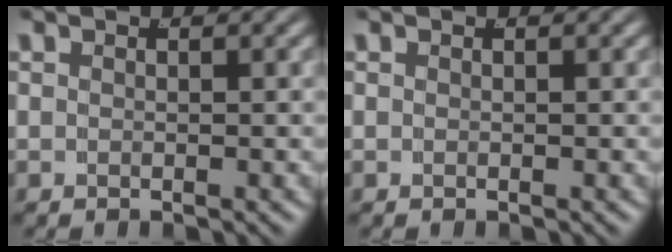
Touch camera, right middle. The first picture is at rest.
{"total": 0.0}